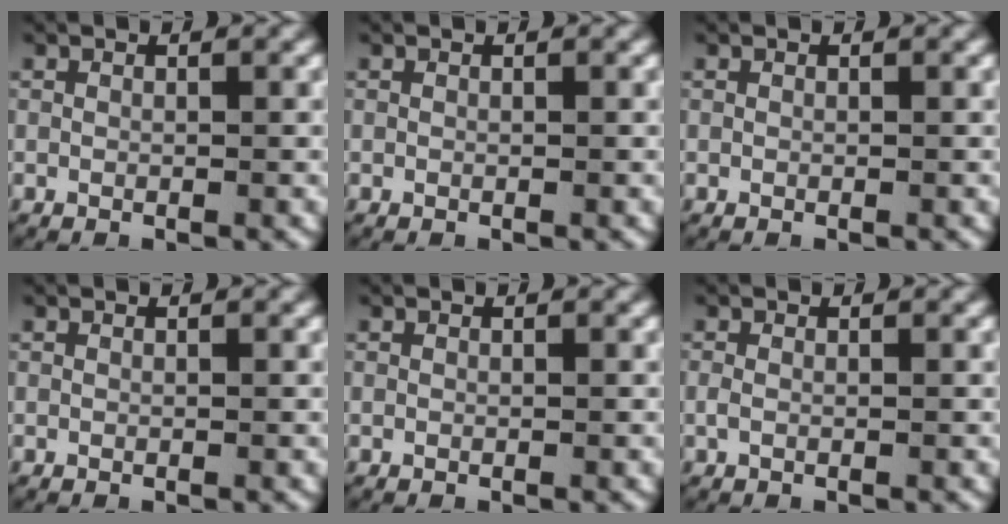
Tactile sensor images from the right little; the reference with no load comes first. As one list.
[{"total": 0.0}, {"total": 0.0}, {"total": 0.0}, {"total": 0.0}, {"total": 0.7, "force": [-0.2, 0.3, 0.6], "torque": [-0.015, -0.001, -0.005]}]